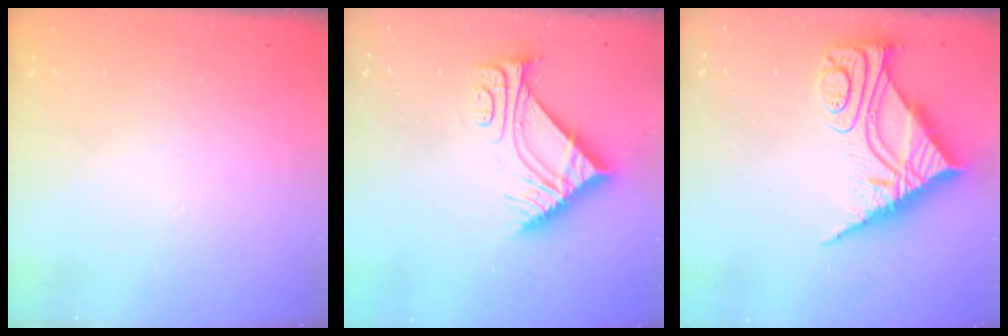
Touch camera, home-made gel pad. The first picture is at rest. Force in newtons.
{"total": 9.4, "press": 9.4, "slide": 0.2}
{"total": 13.6, "press": 13.5, "slide": 1.4}